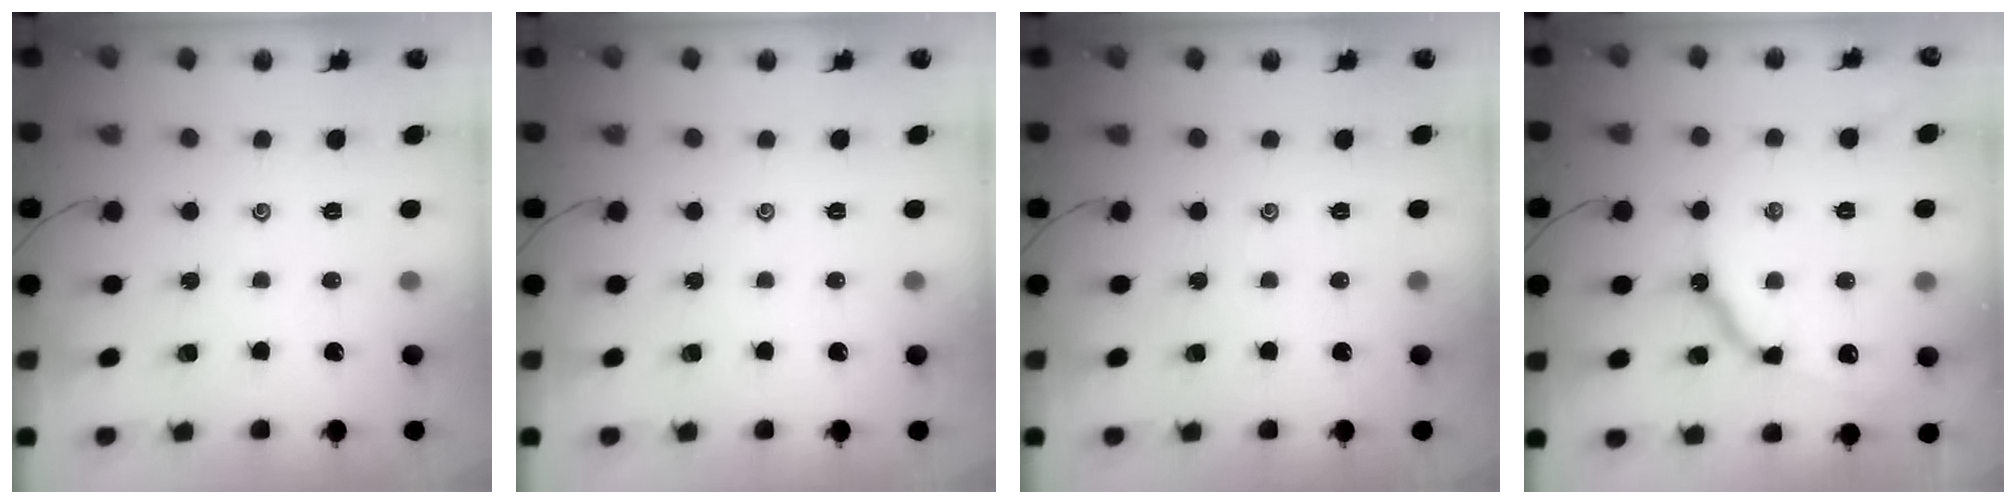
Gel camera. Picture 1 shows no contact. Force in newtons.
{"total": 0.0}
{"total": 0.0}
{"total": 9.8, "press": 9.8, "slide": 1.0}